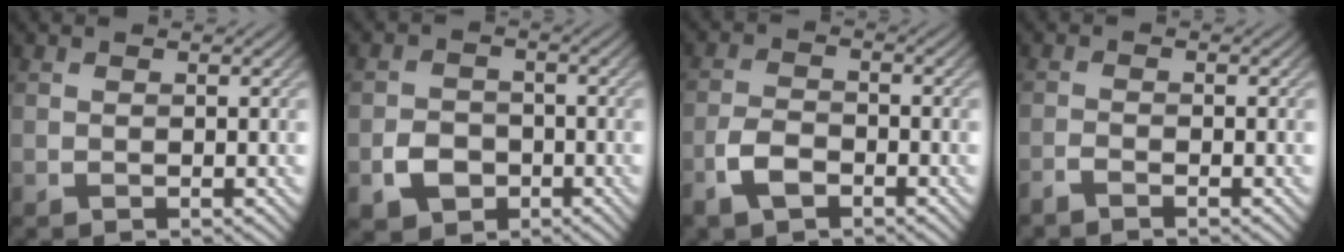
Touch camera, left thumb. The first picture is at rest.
{"total": 3.9, "force": [-1.6, 3.1, 1.7], "torque": [-0.035, -0.005, -0.032]}
{"total": 4.1, "force": [-2.5, 1.9, 2.6], "torque": [-0.056, -0.003, -0.057]}
{"total": 1.7, "force": [-1.4, 0.1, 0.9], "torque": [-0.018, -0.003, -0.036]}